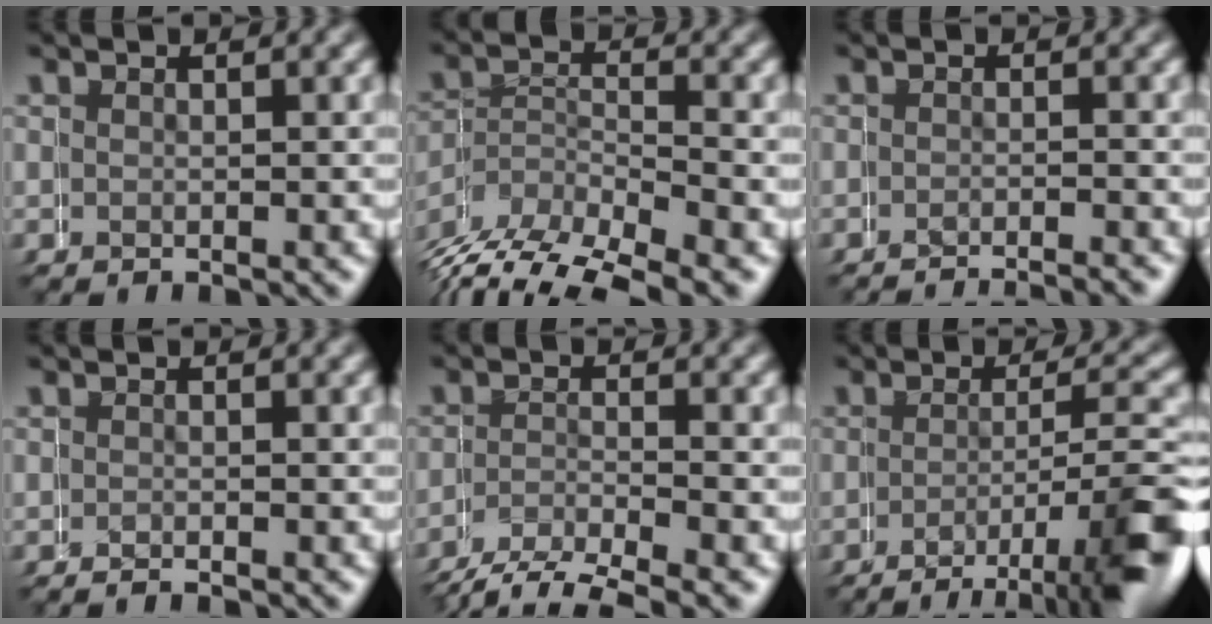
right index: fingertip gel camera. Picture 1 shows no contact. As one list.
[{"total": 5.8, "force": [-4.0, 3.5, 2.3], "torque": [-0.056, -0.020, -0.059]}, {"total": 4.0, "force": [-3.9, 0.2, 0.5], "torque": [0.010, -0.006, -0.056]}, {"total": 1.1, "force": [-1.1, 0.0, 0.0], "torque": [0.005, -0.001, -0.016]}, {"total": 2.5, "force": [-1.9, 1.4, 0.7], "torque": [-0.017, -0.003, -0.034]}, {"total": 9.1, "force": [-4.7, 2.6, 7.3], "torque": [-0.104, -0.030, -0.052]}]